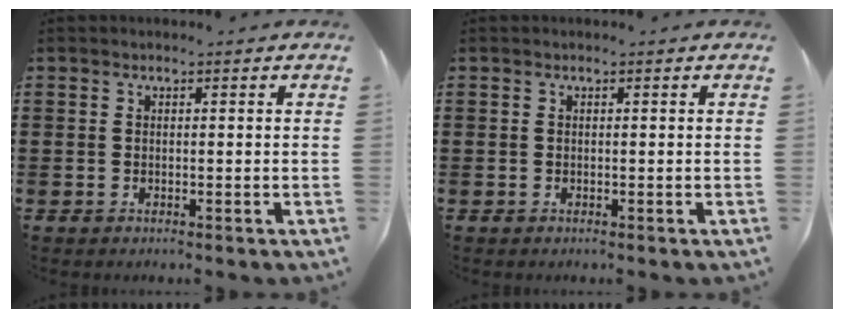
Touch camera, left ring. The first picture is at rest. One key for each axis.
{"total": 0.0}